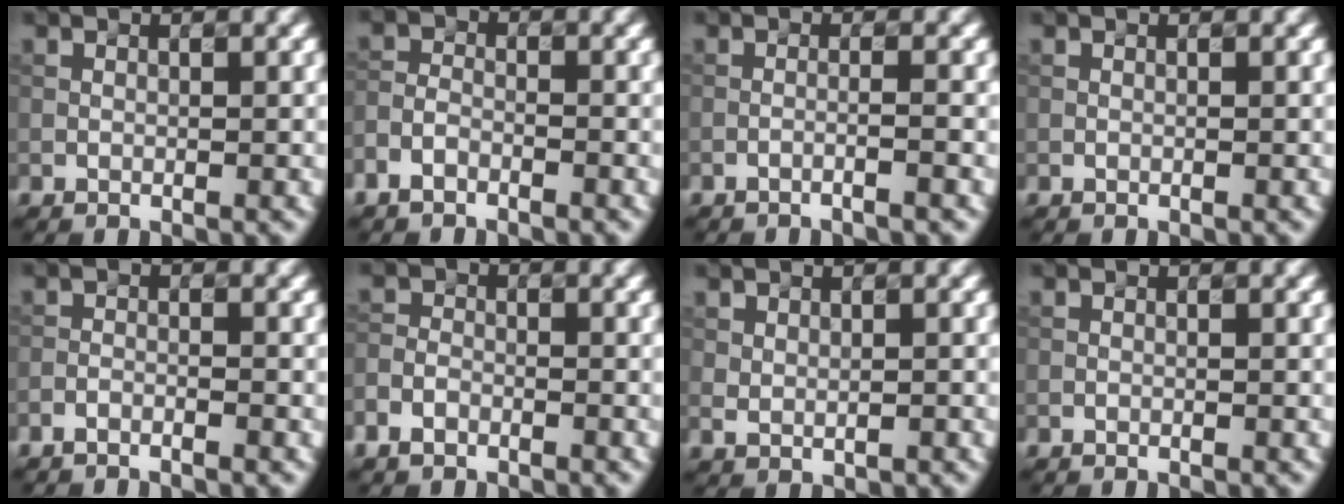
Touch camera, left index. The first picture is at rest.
{"total": 2.3, "force": [-1.7, 1.2, 0.9], "torque": [-0.015, 0.004, -0.042]}
{"total": 1.7, "force": [-1.1, 0.2, 1.4], "torque": [-0.019, 0.008, -0.032]}
{"total": 0.0}
{"total": 1.5, "force": [-1.3, 0.1, 0.7], "torque": [-0.019, 0.003, -0.028]}
{"total": 2.4, "force": [-1.8, 1.5, 0.7], "torque": [-0.012, 0.001, -0.044]}
{"total": 1.3, "force": [0.4, 0.9, 0.8], "torque": [-0.014, -0.003, 0.015]}
{"total": 0.0}